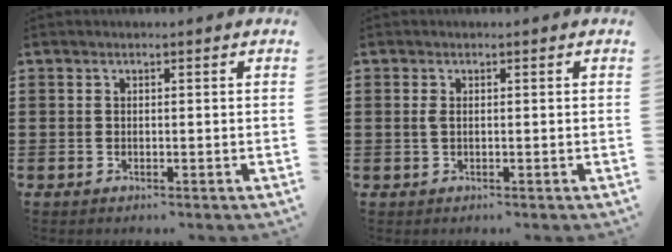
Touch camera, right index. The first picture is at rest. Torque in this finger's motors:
{"motor_torque": [0.43, 0.01, 0.24, 0.07]}